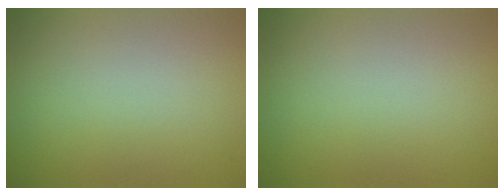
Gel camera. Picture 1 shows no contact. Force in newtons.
{"total": 0.0}